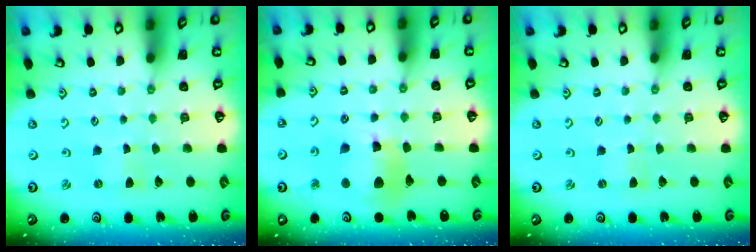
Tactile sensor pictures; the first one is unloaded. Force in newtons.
{"total": 12.5, "press": 12.5, "slide": 1.4}
{"total": 0.0}